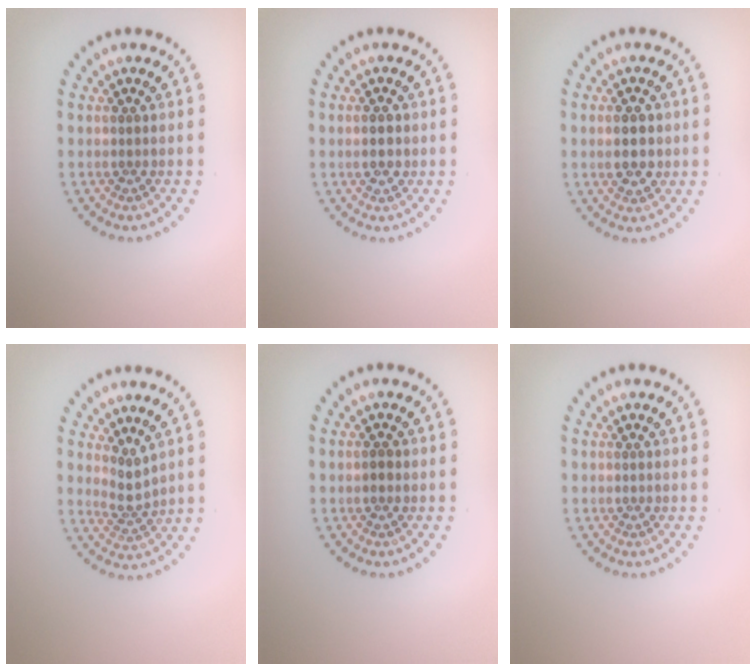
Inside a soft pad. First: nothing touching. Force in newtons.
{"total": 2.2, "press": 2.2, "slide": 0.1}
{"total": 3.0, "press": 3.0, "slide": 0.2}
{"total": 2.0, "press": 1.3, "slide": 1.4}
{"total": 0.8, "press": 0.8, "slide": 0.1}
{"total": 0.0}